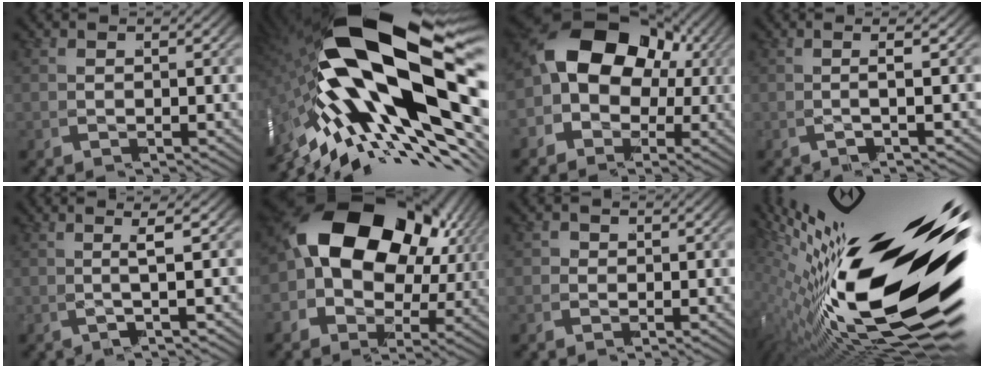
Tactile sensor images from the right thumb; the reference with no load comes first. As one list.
[{"total": 21.2, "force": [-1.8, 10.6, 18.2], "torque": [-0.365, -0.040, -0.003]}, {"total": 11.3, "force": [0.8, 9.0, 6.9], "torque": [-0.123, 0.001, -0.001]}, {"total": 2.0, "force": [0.3, -0.4, 1.9], "torque": [-0.028, 0.018, -0.007]}, {"total": 2.7, "force": [0.9, -0.4, 2.5], "torque": [-0.035, 0.018, 0.005]}, {"total": 16.2, "force": [2.5, 11.1, 11.5], "torque": [-0.210, -0.012, 0.037]}, {"total": 1.3, "force": [-0.3, 1.2, -0.2], "torque": [-0.002, -0.001, -0.010]}, {"total": 25.3, "force": [-1.9, 13.4, 21.5], "torque": [-0.349, -0.057, 0.011]}]